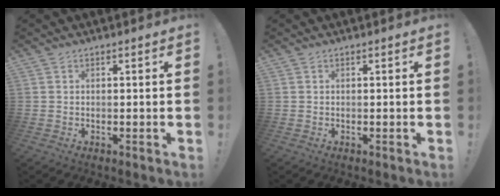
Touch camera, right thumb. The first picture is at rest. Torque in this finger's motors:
{"motor_torque": [0.00, 0.00, -0.09, 0.09, 0.00]}